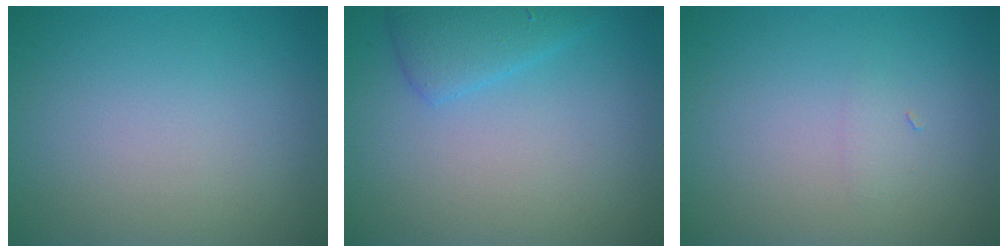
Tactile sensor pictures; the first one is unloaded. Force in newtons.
{"total": 2.5, "press": 2.5, "slide": 0.2}
{"total": 0.6, "press": 0.6, "slide": 0.0}